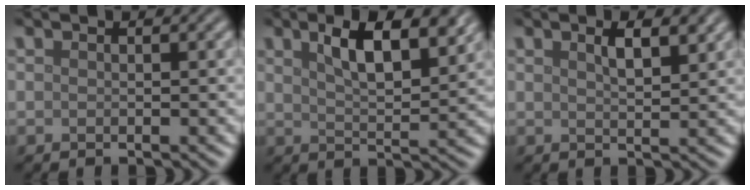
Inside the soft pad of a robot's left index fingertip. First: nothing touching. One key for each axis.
{"total": 6.2, "fx": 3.2, "fy": 2.1, "fz": 4.8, "tx": -0.080, "ty": 0.002, "tz": 0.051}
{"total": 2.5, "fx": 1.5, "fy": 0.7, "fz": 1.9, "tx": -0.029, "ty": 0.002, "tz": 0.026}